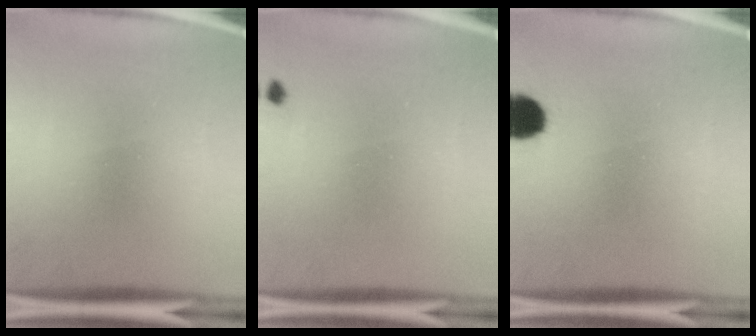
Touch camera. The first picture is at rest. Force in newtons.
{"total": 0.7}
{"total": 6.4}